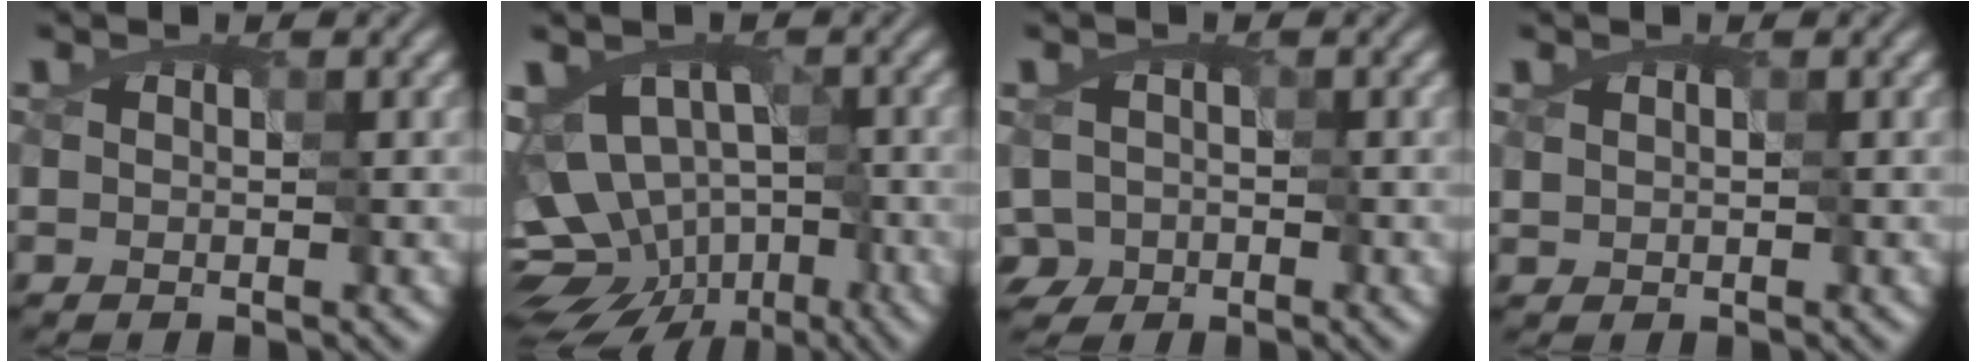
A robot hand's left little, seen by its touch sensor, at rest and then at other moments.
{"total": 9.9, "force": [-3.8, 6.8, 6.0], "torque": [-0.054, -0.007, -0.049]}
{"total": 3.0, "force": [-1.5, 2.3, 1.3], "torque": [-0.010, 0.003, -0.026]}
{"total": 0.5, "force": [0.2, 0.4, 0.2], "torque": [-0.007, 0.001, 0.012]}